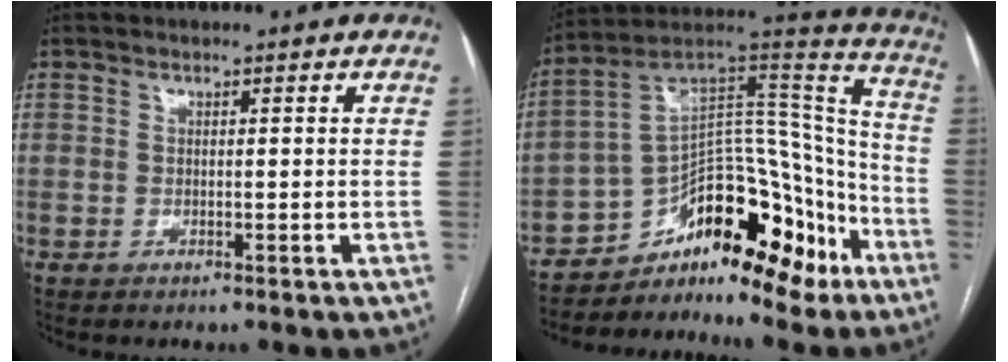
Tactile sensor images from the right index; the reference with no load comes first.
{"total": 16.6, "force": [-12.0, 7.1, 9.1], "torque": [-0.113, 0.085, -0.187]}